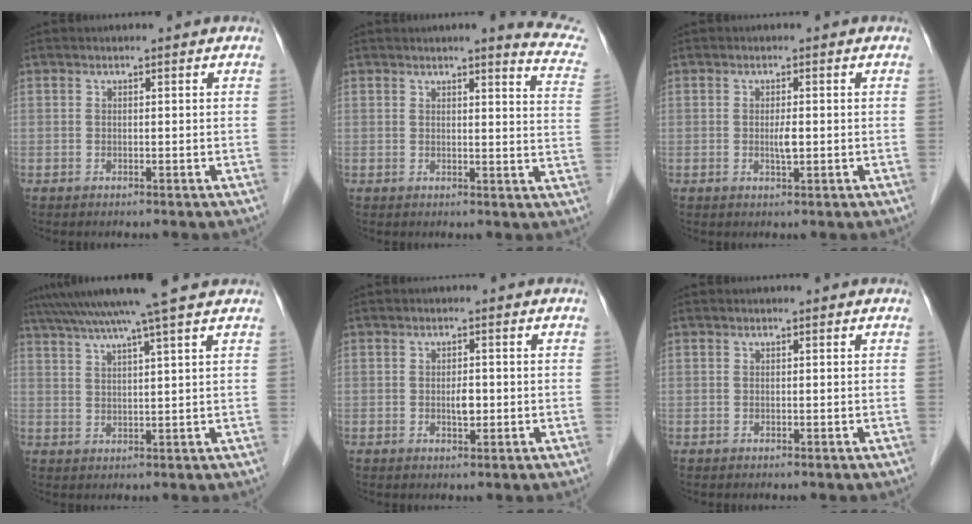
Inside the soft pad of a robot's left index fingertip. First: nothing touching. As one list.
[{"total": 9.0, "force": [8.2, 0.0, 3.8], "torque": [-0.029, -0.043, 0.060]}, {"total": 1.9, "force": [-0.2, 0.4, 1.8], "torque": [-0.037, -0.001, -0.002]}, {"total": 11.2, "force": [9.1, -1.5, 6.3], "torque": [-0.109, 0.025, 0.132]}, {"total": 2.1, "force": [-0.3, 0.9, 1.9], "torque": [-0.033, 0.001, -0.003]}, {"total": 0.0}]